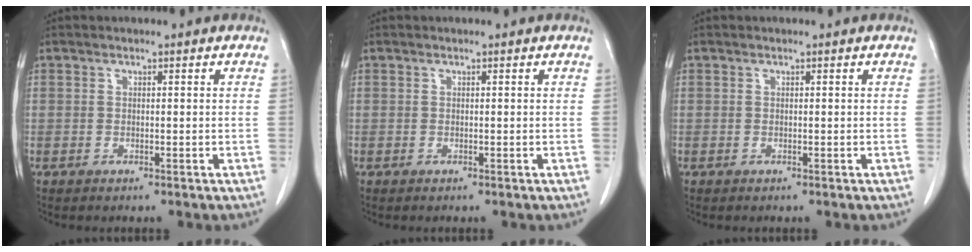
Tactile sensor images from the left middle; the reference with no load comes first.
{"total": 0.0}
{"total": 0.0}